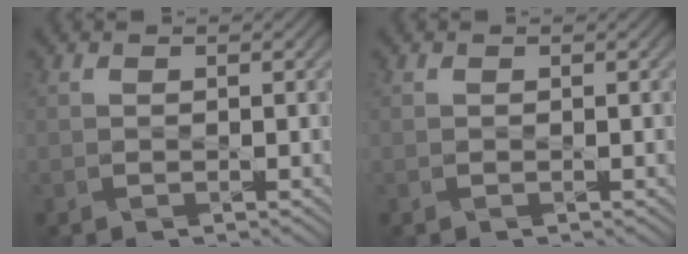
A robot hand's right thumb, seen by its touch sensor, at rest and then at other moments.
{"total": 0.0}